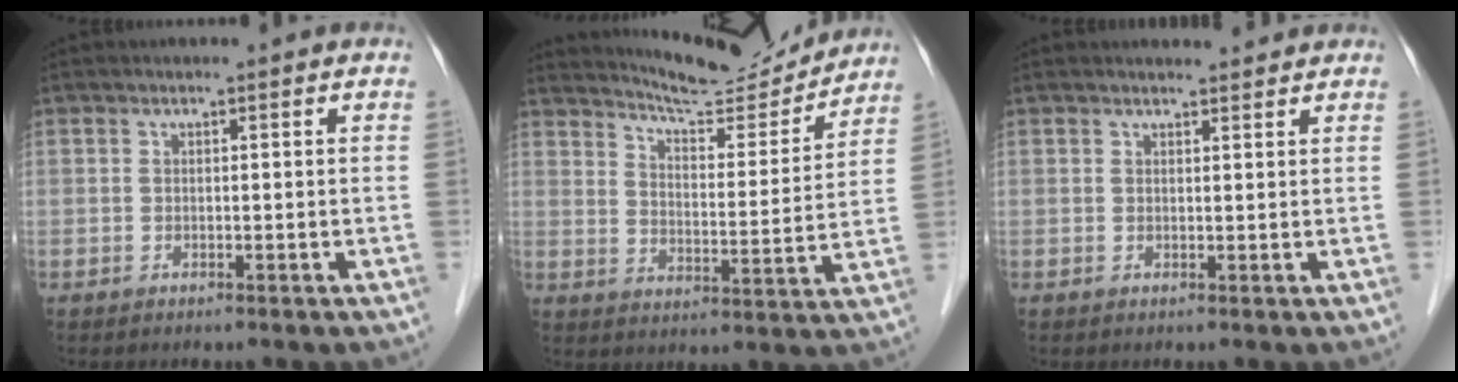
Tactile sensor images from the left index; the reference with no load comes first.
{"total": 13.1, "force": [12.8, 1.1, 2.9], "torque": [-0.048, -0.019, 0.181]}
{"total": 2.5, "force": [2.4, 0.5, 0.4], "torque": [-0.010, 0.003, 0.028]}